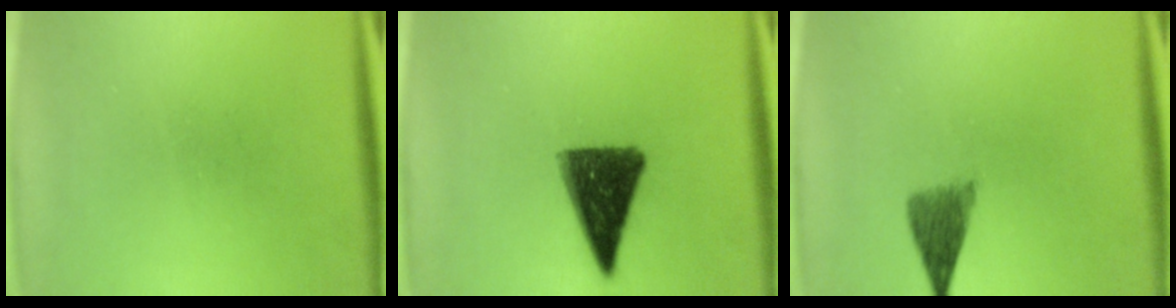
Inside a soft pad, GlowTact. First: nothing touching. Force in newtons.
{"total": 12.3}
{"total": 4.0}